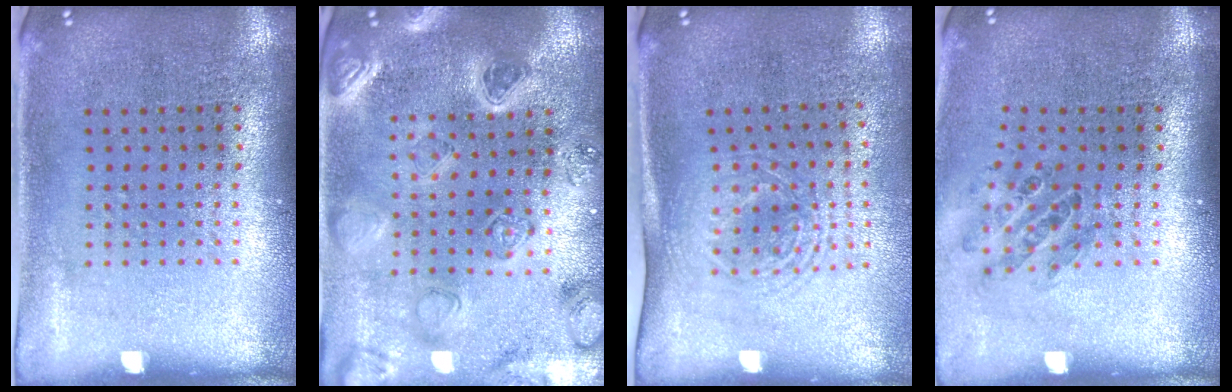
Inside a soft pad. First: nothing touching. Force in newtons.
{"total": 2.3, "press": 2.3, "slide": 0.2}
{"total": 1.7, "press": 1.3, "slide": 1.0}
{"total": 0.9, "press": 0.8, "slide": 0.1}